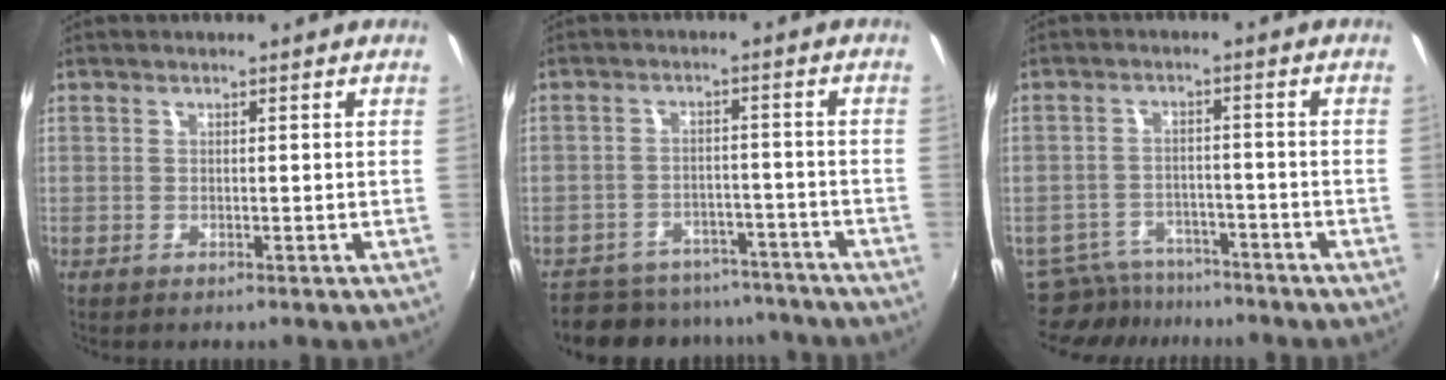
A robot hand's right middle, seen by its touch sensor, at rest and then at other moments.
{"total": 14.9, "force": [-13.0, 5.9, 4.1], "torque": [-0.100, 0.014, -0.172]}
{"total": 8.8, "force": [-8.0, 3.4, 1.5], "torque": [-0.051, 0.008, -0.119]}